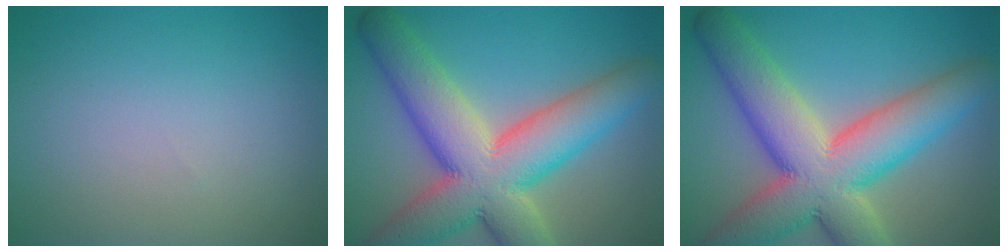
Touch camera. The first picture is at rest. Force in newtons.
{"total": 12.3, "press": 12.3, "slide": 1.0}
{"total": 12.3, "press": 12.3, "slide": 1.0}